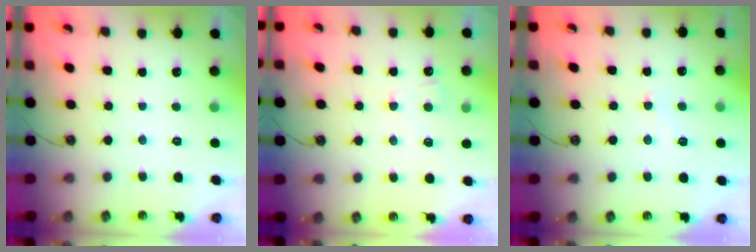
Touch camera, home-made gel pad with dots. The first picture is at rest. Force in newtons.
{"total": 2.3, "press": 2.3, "slide": 0.5}
{"total": 0.8, "press": 0.1, "slide": 0.8}